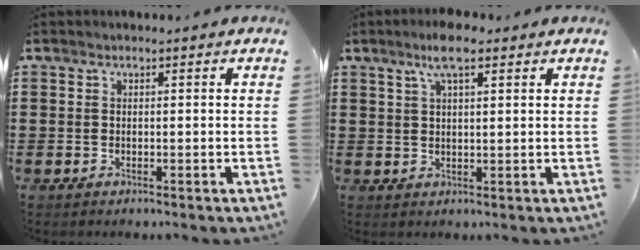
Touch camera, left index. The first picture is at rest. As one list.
[{"total": 5.2, "force": [3.2, 1.2, 3.9], "torque": [-0.084, 0.007, 0.056]}]